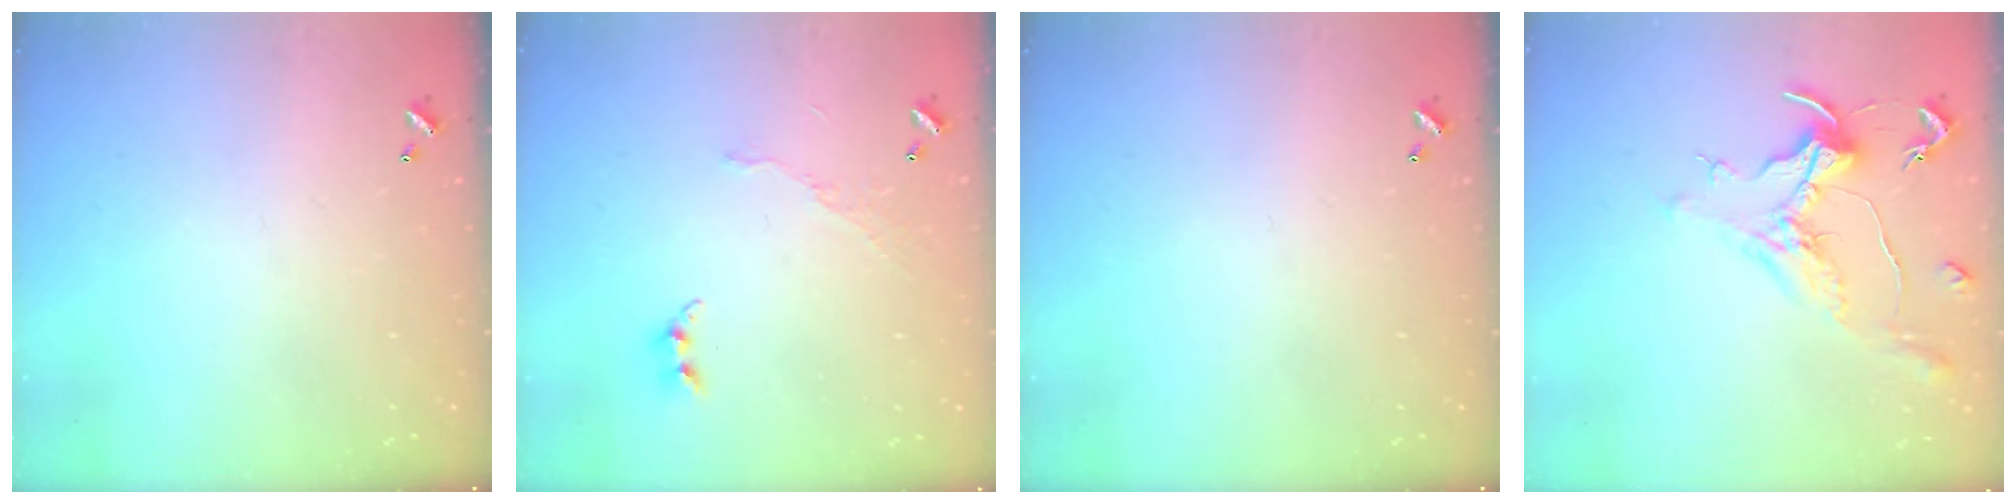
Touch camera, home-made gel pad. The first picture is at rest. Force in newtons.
{"total": 6.1, "press": 6.0, "slide": 0.5}
{"total": 0.0}
{"total": 1.4, "press": 0.6, "slide": 1.3}